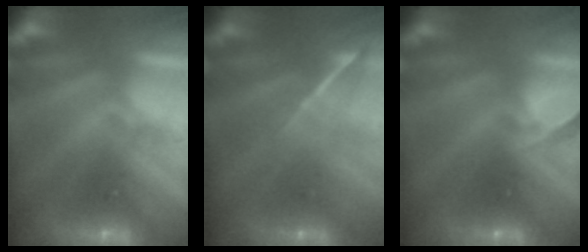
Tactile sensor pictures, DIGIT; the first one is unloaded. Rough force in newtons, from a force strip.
{"total": 1.6}
{"total": 5.8}